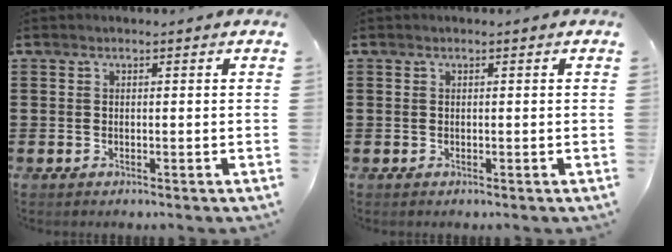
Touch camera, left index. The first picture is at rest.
{"total": 0.0}